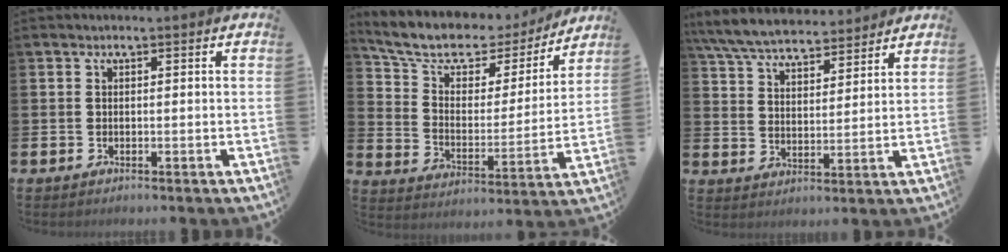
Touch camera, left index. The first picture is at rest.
{"total": 8.5, "force": [7.1, 3.8, 2.6], "torque": [-0.093, -0.049, 0.122]}
{"total": 7.5, "force": [7.1, 1.6, 1.8], "torque": [-0.067, -0.033, 0.130]}